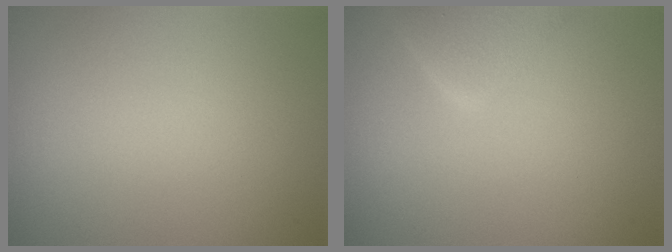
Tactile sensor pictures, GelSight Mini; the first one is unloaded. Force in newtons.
{"total": 3.5, "press": 3.5, "slide": 0.1}